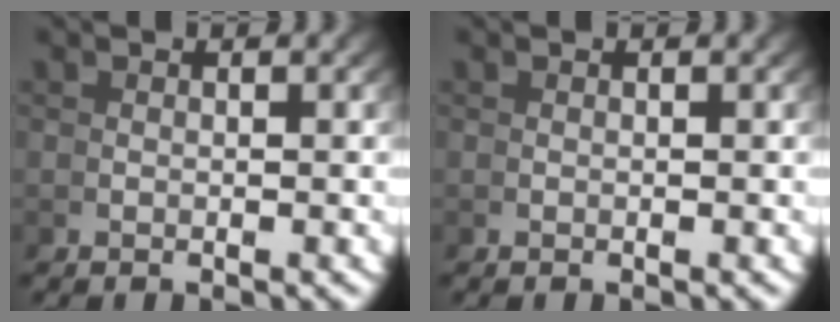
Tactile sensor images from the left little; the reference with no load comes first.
{"total": 0.0}